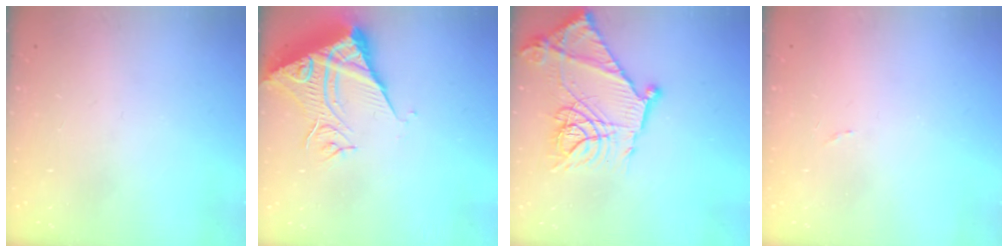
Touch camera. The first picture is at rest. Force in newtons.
{"total": 11.1, "press": 11.0, "slide": 1.3}
{"total": 21.3, "press": 21.2, "slide": 1.6}
{"total": 4.3, "press": 4.2, "slide": 0.3}